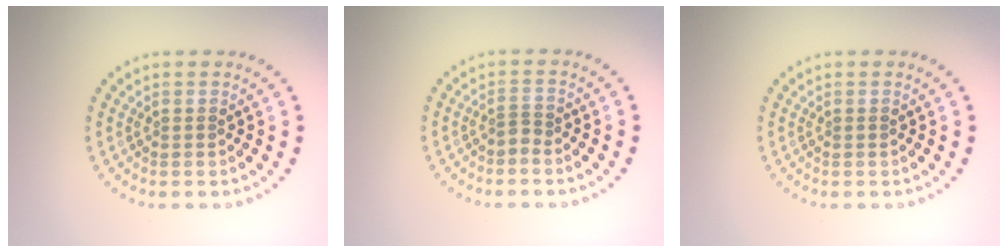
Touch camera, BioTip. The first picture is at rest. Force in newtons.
{"total": 0.9, "press": 0.5, "slide": 0.7}
{"total": 0.0}